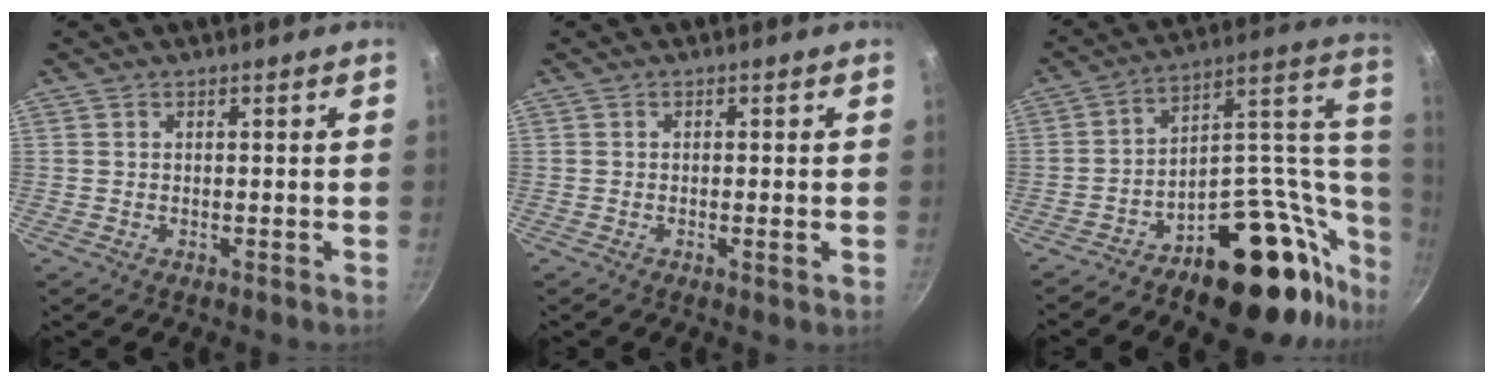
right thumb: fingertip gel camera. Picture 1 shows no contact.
{"total": 1.4, "force": [-0.3, 0.2, 1.3], "torque": [-0.026, -0.001, -0.007]}
{"total": 27.1, "force": [-10.2, 15.6, 19.6], "torque": [-0.182, 0.084, -0.154]}